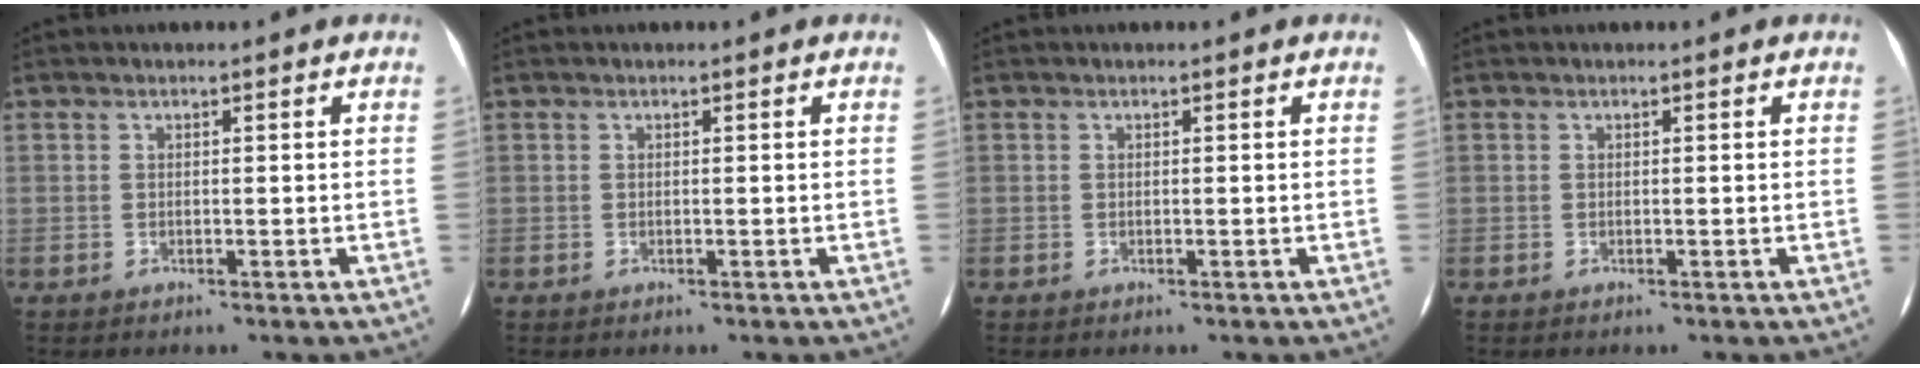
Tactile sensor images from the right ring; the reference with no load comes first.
{"total": 0.0}
{"total": 0.0}
{"total": 0.0}